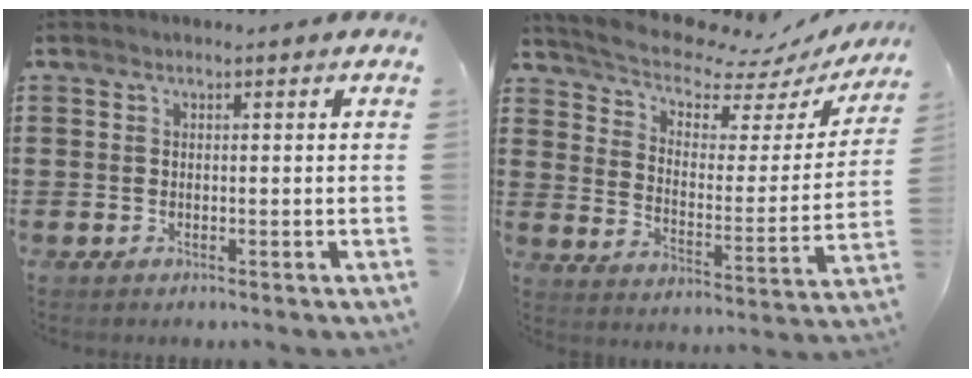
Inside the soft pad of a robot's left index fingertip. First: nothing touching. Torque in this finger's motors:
{"motor_torque": [2.14, 0.00, 0.36, 0.08]}